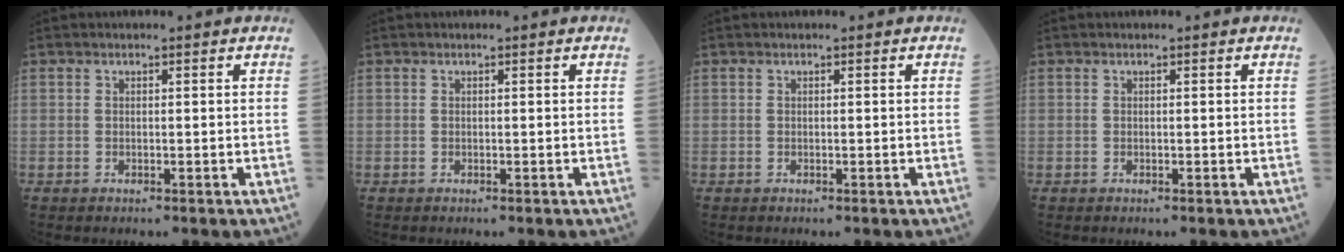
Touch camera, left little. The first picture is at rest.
{"total": 0.0}
{"total": 0.0}
{"total": 0.0}